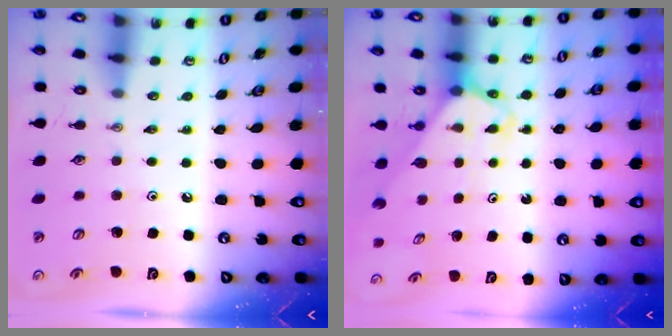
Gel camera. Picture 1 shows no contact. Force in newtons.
{"total": 2.6, "press": 2.6, "slide": 0.2}